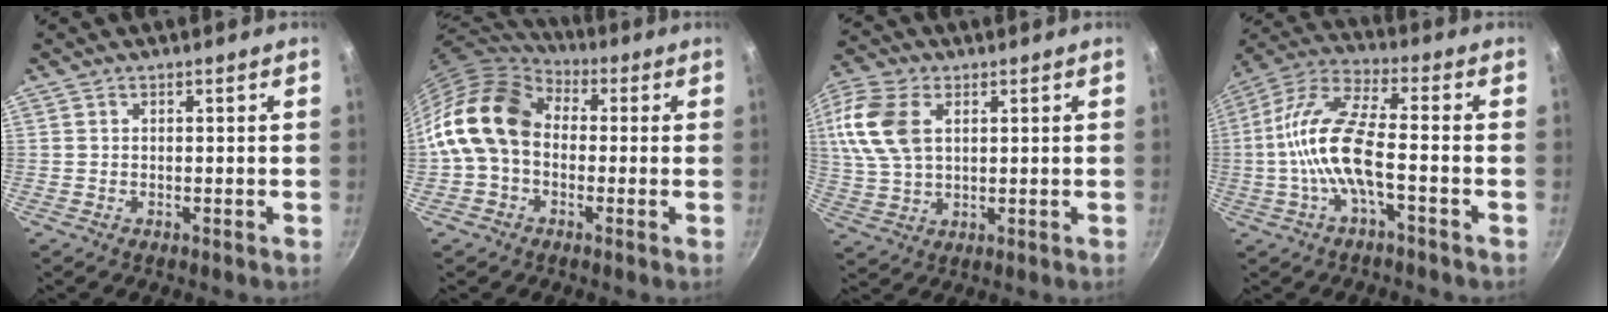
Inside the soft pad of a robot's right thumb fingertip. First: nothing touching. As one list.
[{"total": 15.8, "force": [0.2, 11.8, 10.6], "torque": [-0.174, 0.035, -0.014]}, {"total": 12.5, "force": [3.5, 7.8, 9.2], "torque": [-0.184, 0.000, 0.064]}, {"total": 13.2, "force": [-2.8, 4.3, 12.2], "torque": [-0.252, 0.037, -0.070]}]